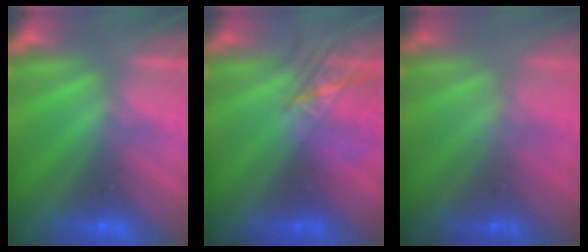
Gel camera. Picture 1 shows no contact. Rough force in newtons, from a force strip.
{"total": 2.4}
{"total": 1.6}